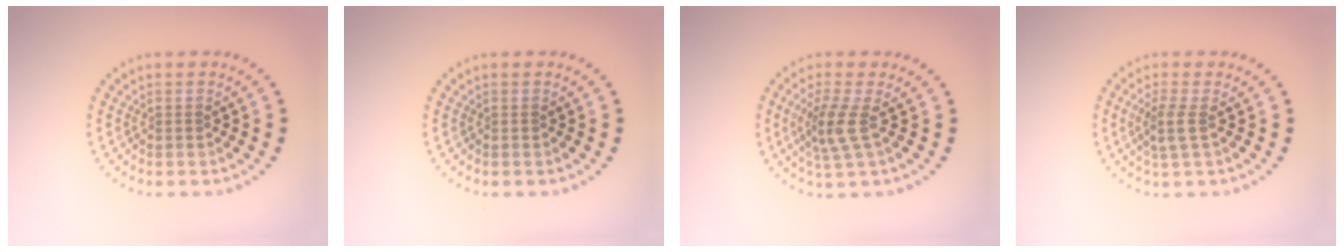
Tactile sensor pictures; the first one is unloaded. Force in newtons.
{"total": 0.0}
{"total": 2.8, "press": 2.2, "slide": 1.8}
{"total": 2.0, "press": 1.6, "slide": 1.1}